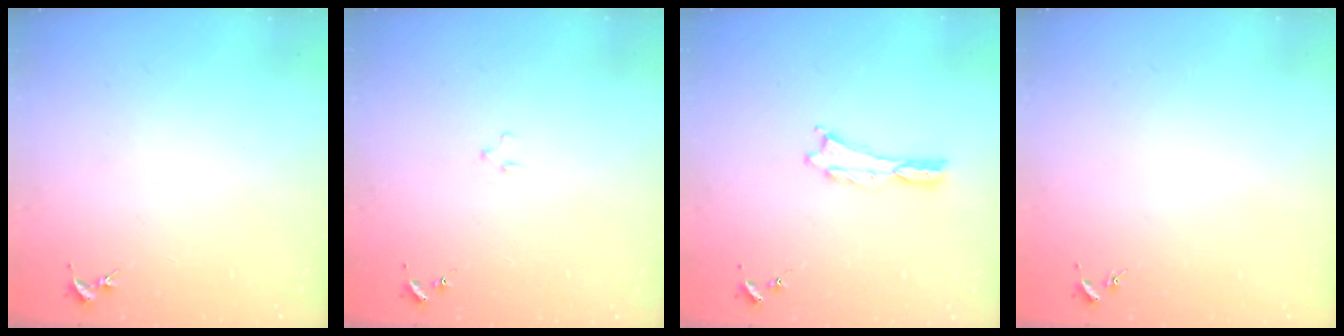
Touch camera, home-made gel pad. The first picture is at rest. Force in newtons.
{"total": 0.7, "press": 0.7, "slide": 0.2}
{"total": 0.0}
{"total": 0.0}